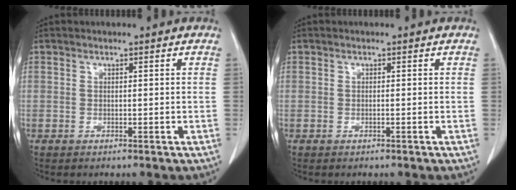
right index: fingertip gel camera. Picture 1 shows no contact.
{"total": 0.0}